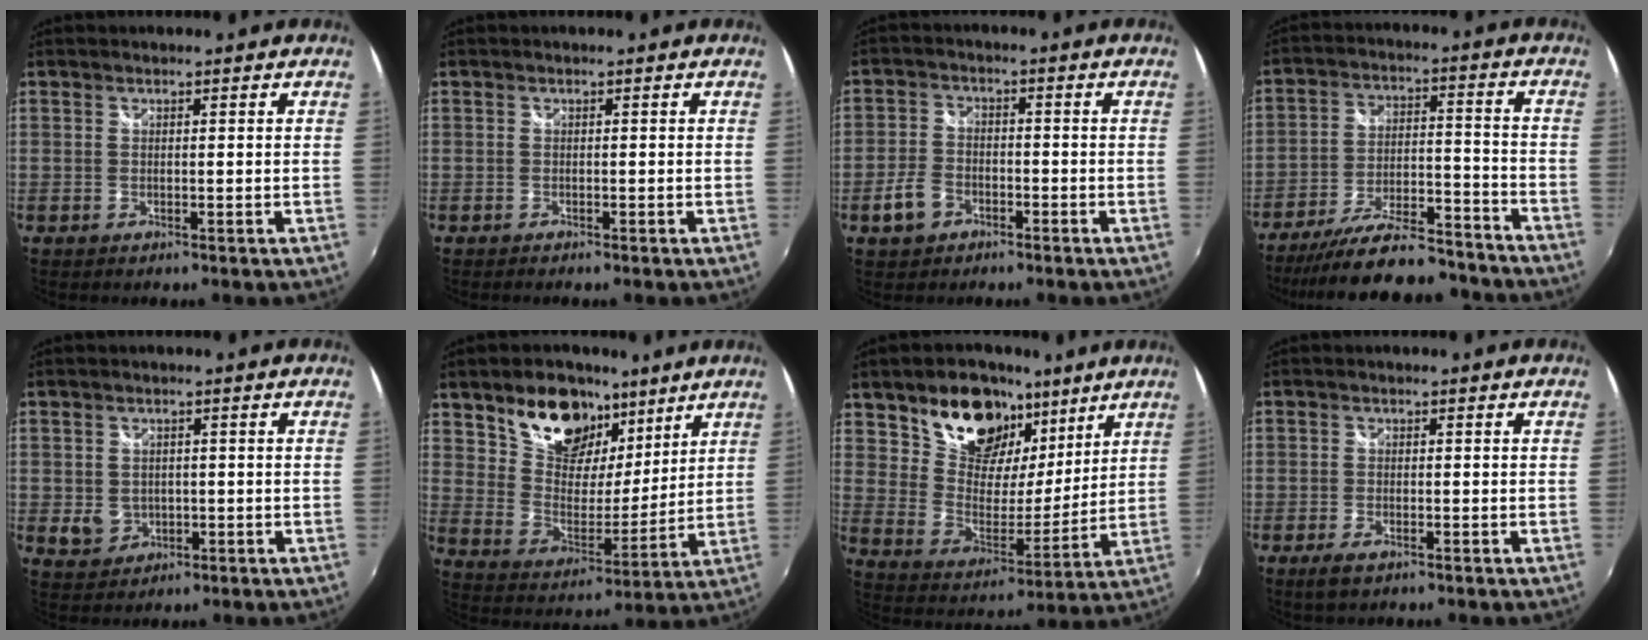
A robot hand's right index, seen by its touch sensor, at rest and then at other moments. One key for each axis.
{"total": 0.7, "fx": -0.6, "fy": 0.3, "fz": 0.1, "tx": -0.007, "ty": -0.005, "tz": -0.013}
{"total": 5.7, "fx": -3.0, "fy": 4.1, "fz": 2.6, "tx": -0.066, "ty": 0.008, "tz": -0.052}
{"total": 21.5, "fx": -18.8, "fy": 6.0, "fz": 8.6, "tx": -0.162, "ty": 0.003, "tz": -0.261}
{"total": 4.6, "fx": -0.7, "fy": 4.1, "fz": 2.0, "tx": -0.041, "ty": 0.000, "tz": -0.001}
{"total": 16.3, "fx": 10.3, "fy": 9.9, "fz": 7.8, "tx": -0.147, "ty": 0.020, "tz": 0.186}
{"total": 17.8, "fx": 11.0, "fy": 11.1, "fz": 8.4, "tx": -0.158, "ty": 0.017, "tz": 0.196}
{"total": 3.1, "fx": -2.0, "fy": 1.3, "fz": 1.9, "tx": -0.046, "ty": -0.009, "tz": -0.039}